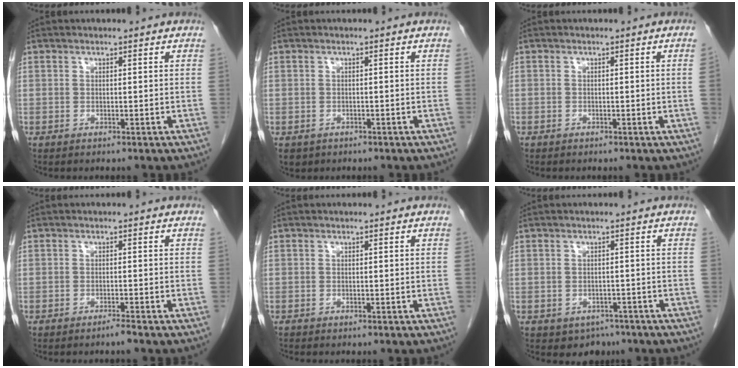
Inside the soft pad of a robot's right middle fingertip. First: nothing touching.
{"total": 2.3, "force": [-1.4, 1.7, 0.5], "torque": [-0.010, 0.000, -0.017]}
{"total": 0.8, "force": [-0.2, -0.3, 0.7], "torque": [-0.004, 0.003, -0.004]}
{"total": 1.2, "force": [-1.0, -0.2, 0.6], "torque": [-0.009, 0.000, -0.017]}
{"total": 0.0}
{"total": 3.3, "force": [-2.2, 2.4, 0.7], "torque": [-0.002, 0.007, -0.023]}